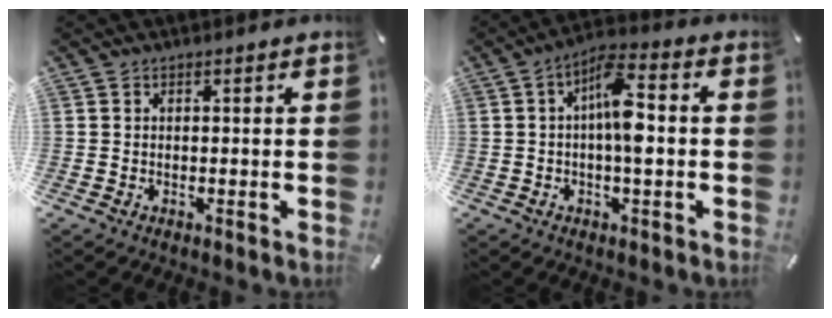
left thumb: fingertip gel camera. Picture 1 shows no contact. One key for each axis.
{"total": 9.5, "fx": -0.2, "fy": 3.5, "fz": 8.8, "tx": -0.156, "ty": 0.014, "tz": -0.005}